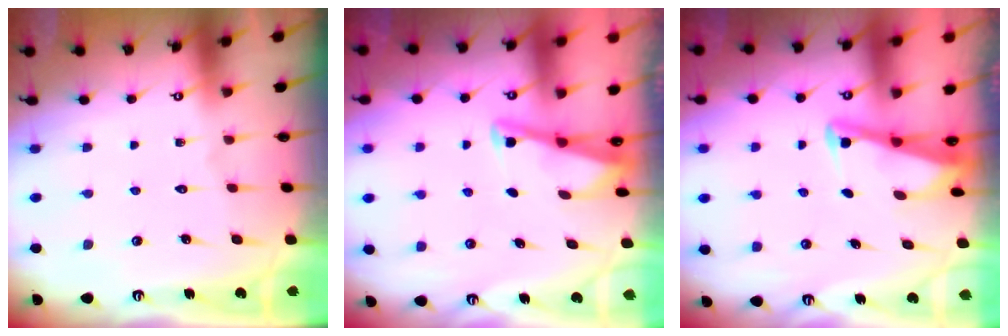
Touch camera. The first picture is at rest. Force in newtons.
{"total": 2.8, "press": 2.8, "slide": 0.4}
{"total": 2.7, "press": 2.7, "slide": 0.3}